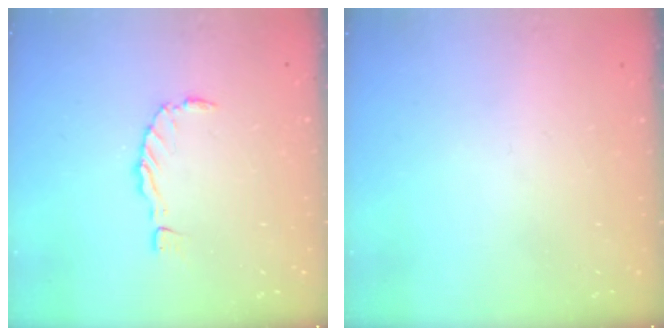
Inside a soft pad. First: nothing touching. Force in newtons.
{"total": 0.0}